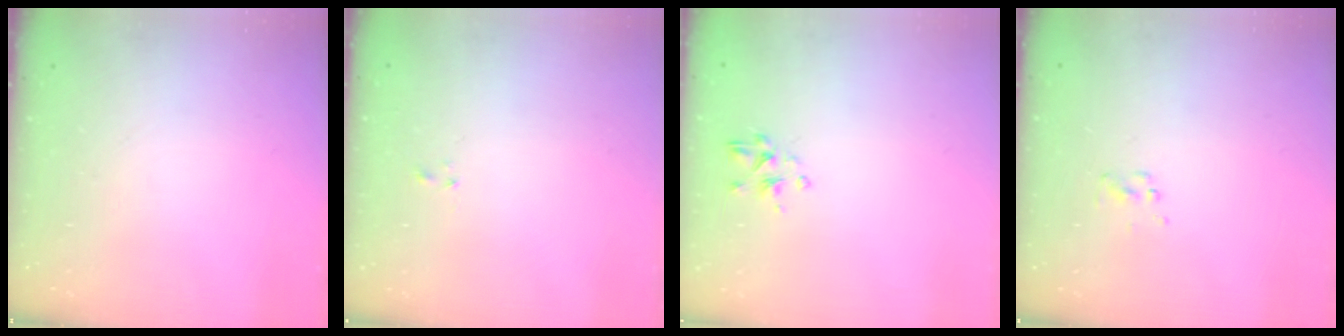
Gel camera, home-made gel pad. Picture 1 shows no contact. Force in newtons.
{"total": 0.7, "press": 0.5, "slide": 0.4}
{"total": 2.8, "press": 2.7, "slide": 0.7}
{"total": 1.5, "press": 1.5, "slide": 0.2}